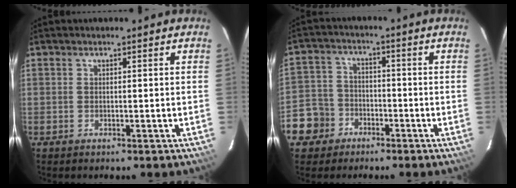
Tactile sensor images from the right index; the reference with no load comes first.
{"total": 8.4, "force": [-4.1, 7.1, 1.5], "torque": [-0.057, 0.025, -0.074]}